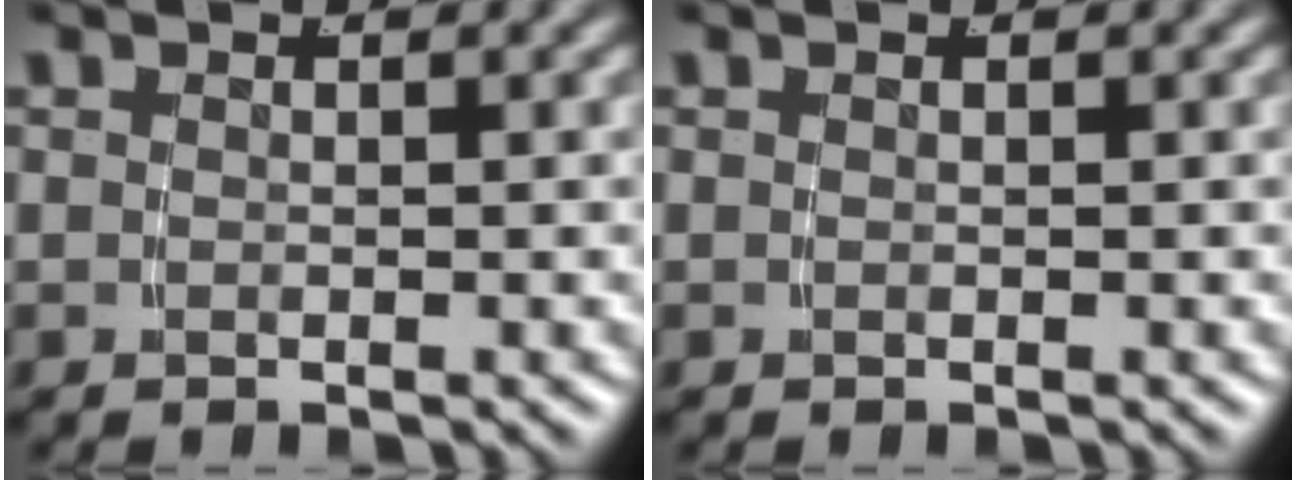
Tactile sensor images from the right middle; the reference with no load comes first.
{"total": 0.0}